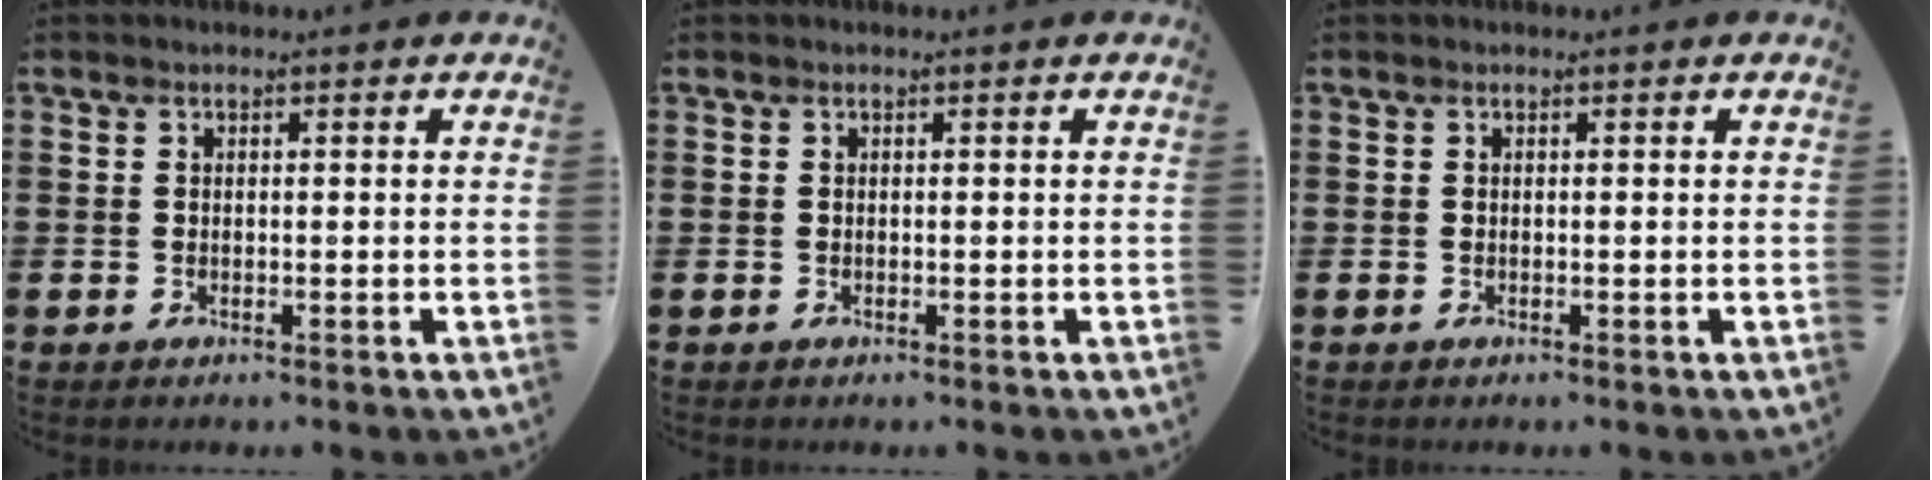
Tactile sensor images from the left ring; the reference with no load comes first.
{"total": 0.0}
{"total": 0.0}